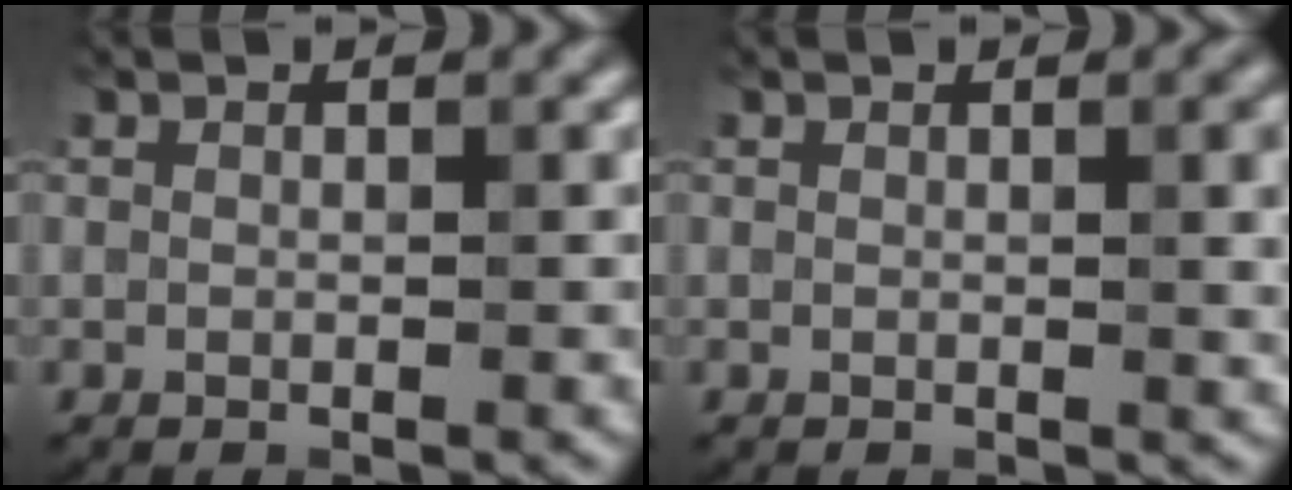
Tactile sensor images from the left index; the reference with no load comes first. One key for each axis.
{"total": 3.3, "fx": 0.6, "fy": 1.0, "fz": 3.1, "tx": -0.028, "ty": 0.006, "tz": 0.006}